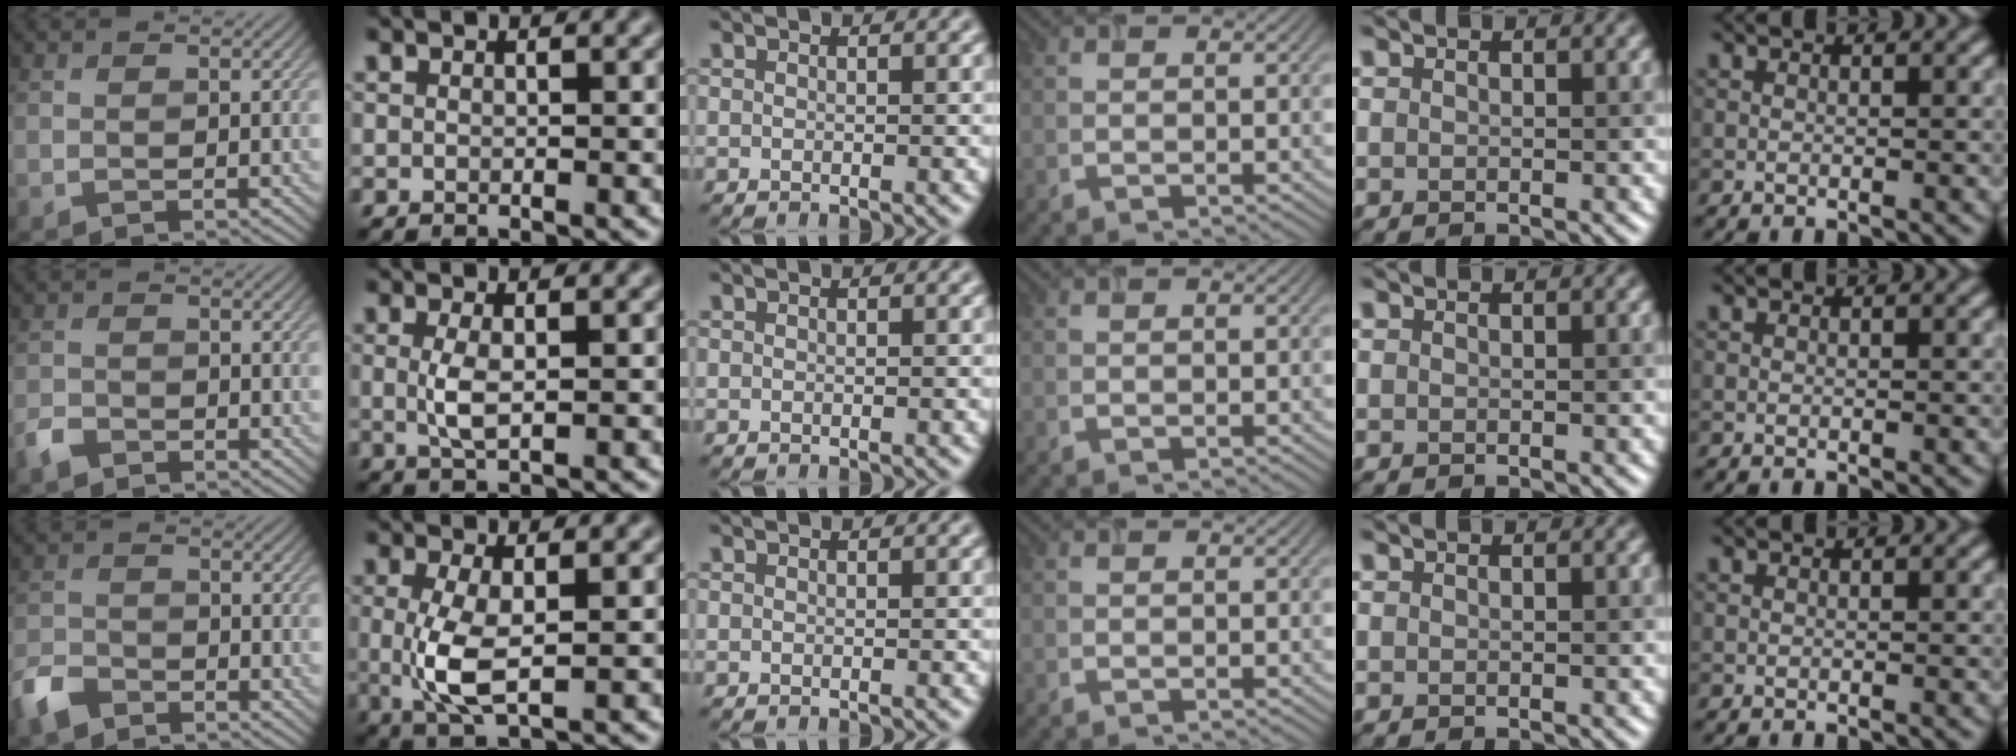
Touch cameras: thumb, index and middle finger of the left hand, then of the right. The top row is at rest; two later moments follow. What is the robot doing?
{"motion": "insert", "object": "airpods case & airpods"}